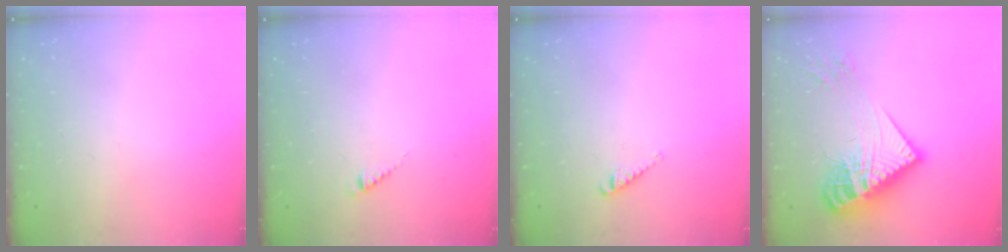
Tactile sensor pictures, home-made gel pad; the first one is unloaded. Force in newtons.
{"total": 2.5, "press": 2.4, "slide": 0.4}
{"total": 3.7, "press": 3.7, "slide": 0.5}
{"total": 17.7, "press": 17.7, "slide": 1.5}